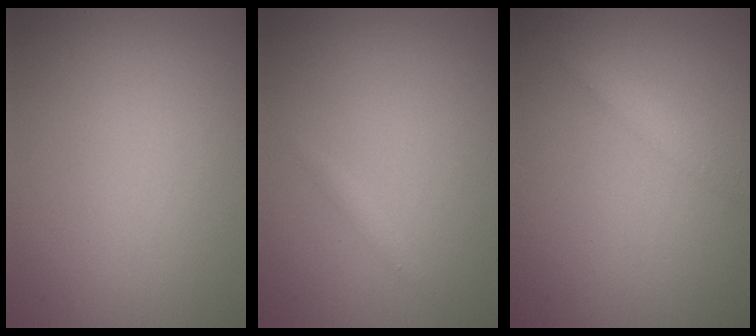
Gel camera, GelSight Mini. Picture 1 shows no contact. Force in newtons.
{"total": 0.5, "press": 0.5, "slide": 0.0}
{"total": 1.3, "press": 1.3, "slide": 0.0}